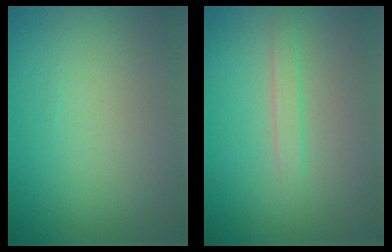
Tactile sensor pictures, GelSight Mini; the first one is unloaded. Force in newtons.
{"total": 1.3, "press": 1.3, "slide": 0.1}